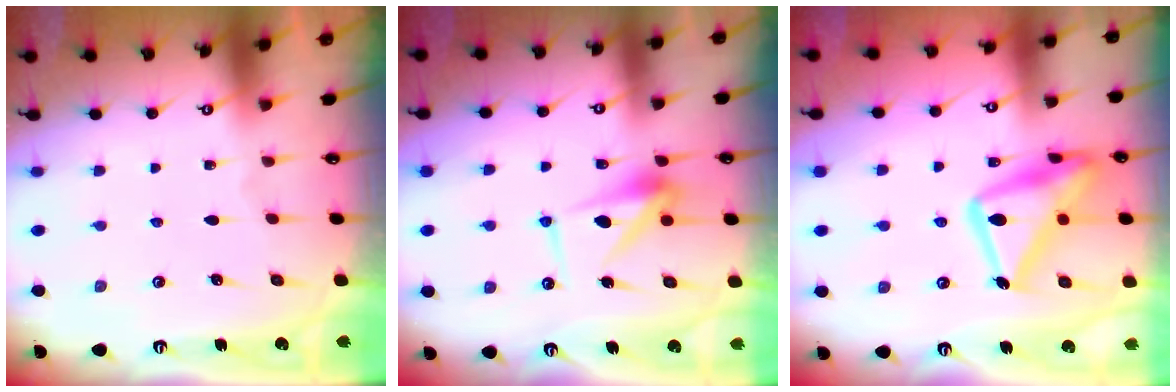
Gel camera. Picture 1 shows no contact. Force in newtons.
{"total": 10.0, "press": 10.0, "slide": 0.2}
{"total": 20.9, "press": 20.8, "slide": 1.5}